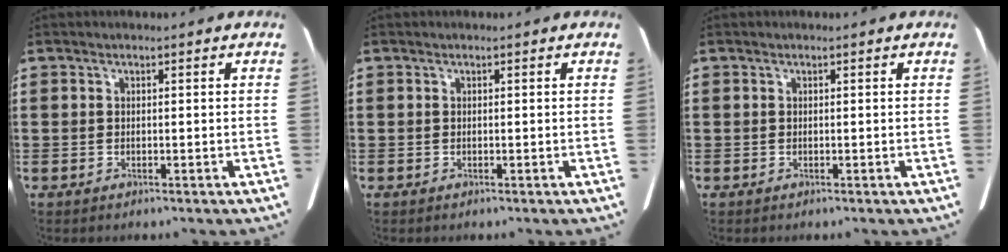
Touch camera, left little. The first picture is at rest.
{"total": 0.0}
{"total": 0.0}